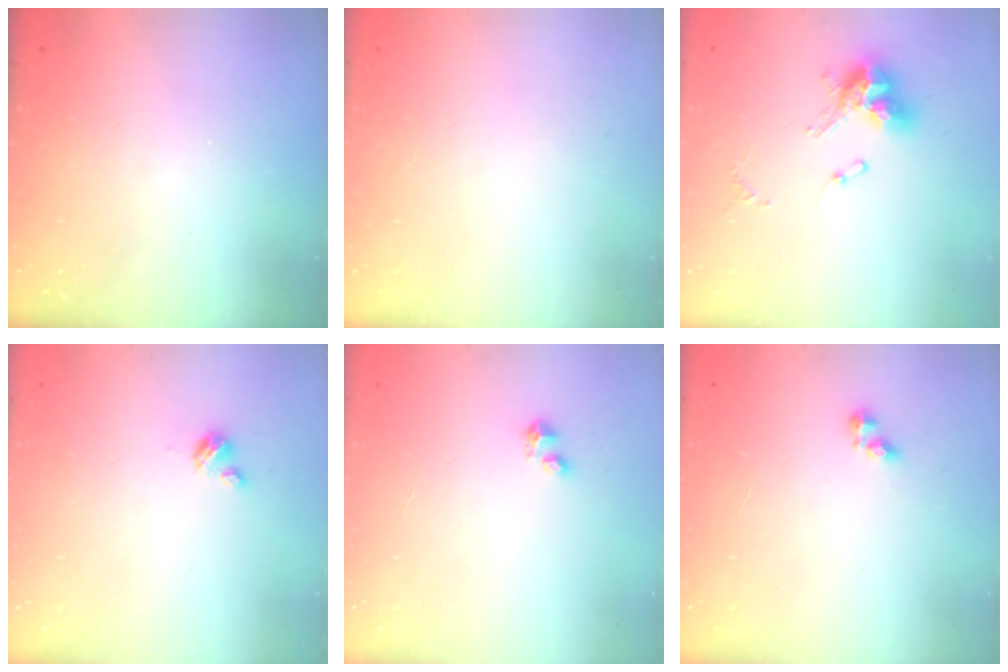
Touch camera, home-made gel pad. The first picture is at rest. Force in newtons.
{"total": 0.0}
{"total": 12.6, "press": 12.5, "slide": 1.4}
{"total": 2.7, "press": 2.7, "slide": 0.3}
{"total": 2.8, "press": 2.8, "slide": 0.4}
{"total": 2.1, "press": 2.1, "slide": 0.3}